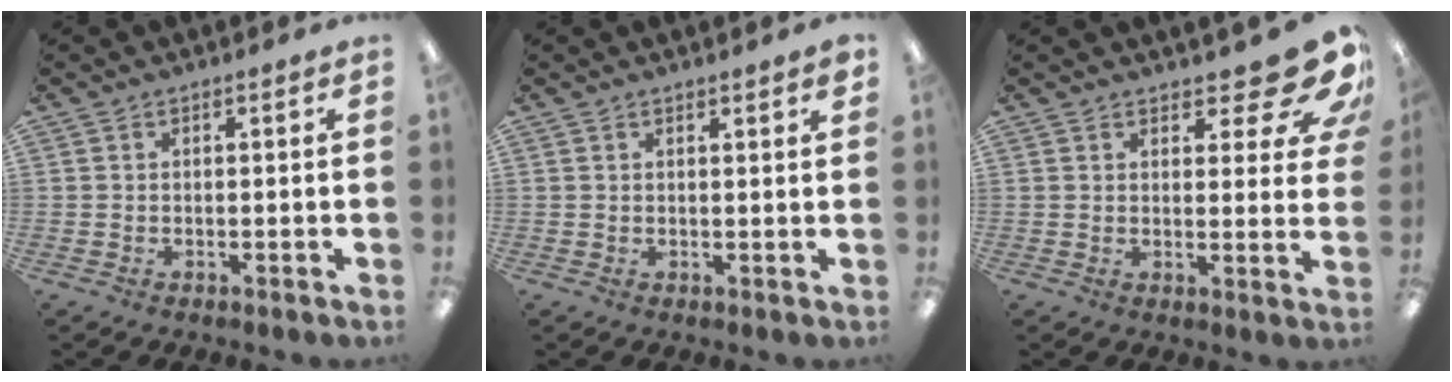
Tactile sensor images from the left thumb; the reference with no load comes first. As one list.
[{"total": 1.5, "force": [1.3, -0.1, 0.6], "torque": [-0.005, -0.005, 0.023]}, {"total": 10.5, "force": [8.0, 3.2, 6.0], "torque": [-0.068, -0.058, 0.139]}]